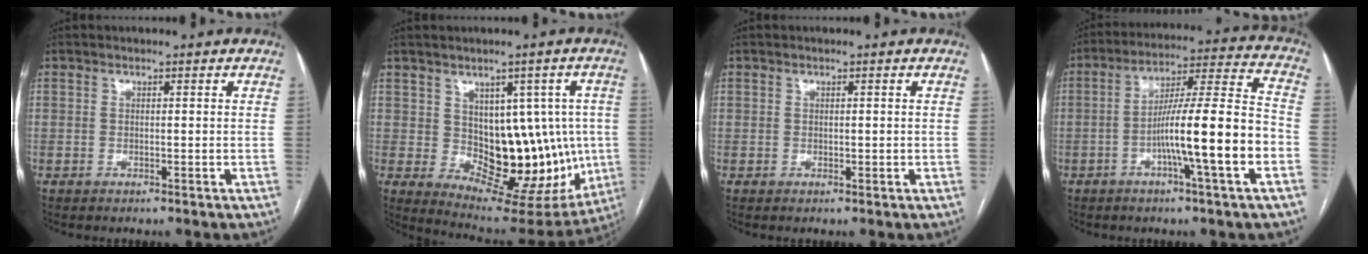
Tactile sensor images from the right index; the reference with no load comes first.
{"total": 14.9, "force": [-0.3, 8.9, 11.9], "torque": [-0.130, 0.016, 0.025]}
{"total": 0.8, "force": [0.1, 0.6, 0.5], "torque": [-0.008, 0.001, 0.003]}
{"total": 15.1, "force": [-4.5, 0.0, 14.4], "torque": [-0.236, 0.011, -0.075]}